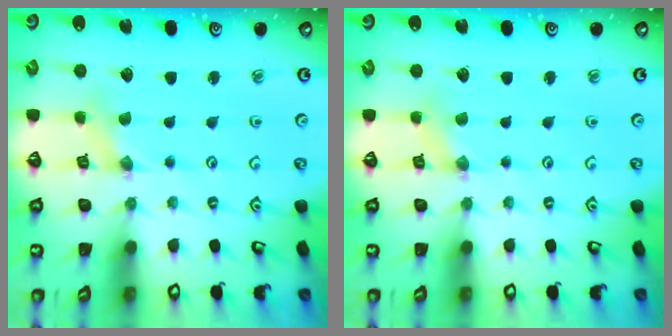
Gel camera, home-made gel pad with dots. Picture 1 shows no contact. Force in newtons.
{"total": 0.8, "press": 0.8, "slide": 0.3}